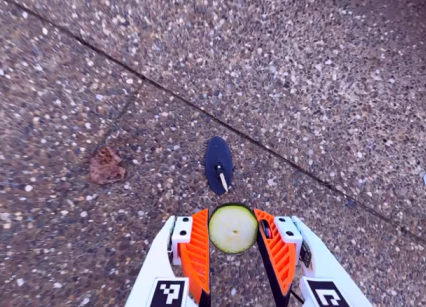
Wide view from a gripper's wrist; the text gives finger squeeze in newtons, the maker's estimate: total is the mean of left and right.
{"total": 7.1, "left": 6.9, "right": 7.4}